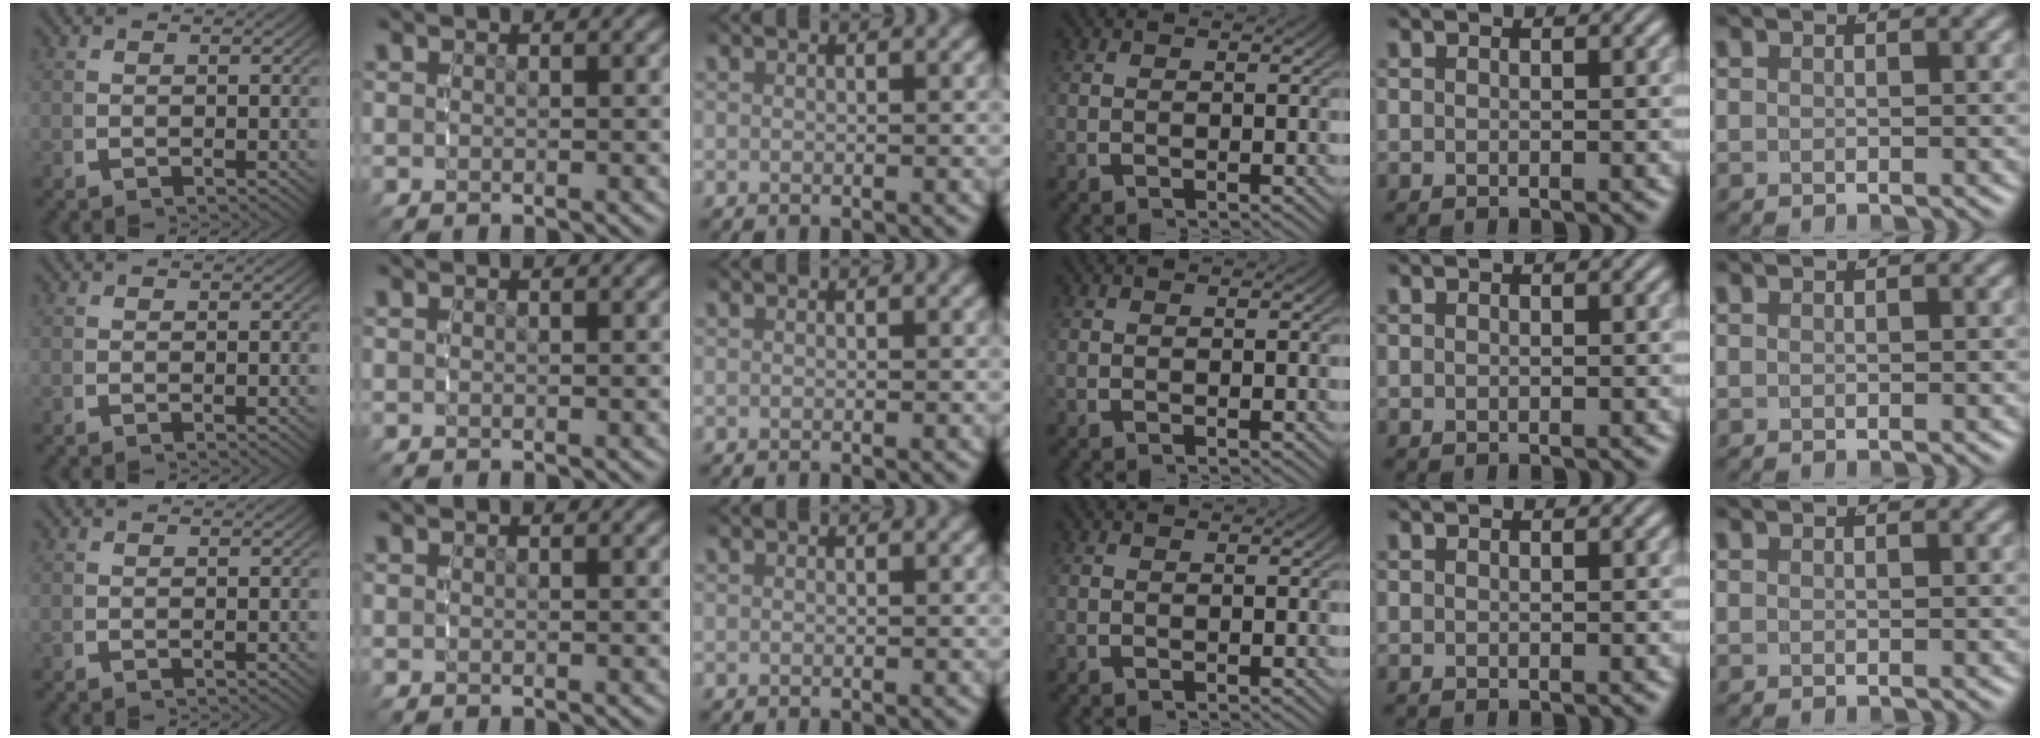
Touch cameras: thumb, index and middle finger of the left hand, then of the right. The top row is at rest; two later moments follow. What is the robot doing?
{"motion": "reach", "object": "scarf"}